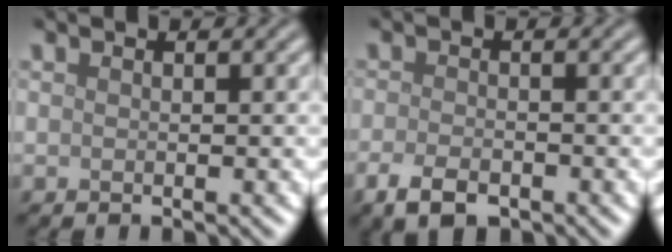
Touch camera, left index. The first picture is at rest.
{"total": 3.0, "force": [-1.8, 1.4, 2.0], "torque": [-0.038, -0.005, -0.039]}